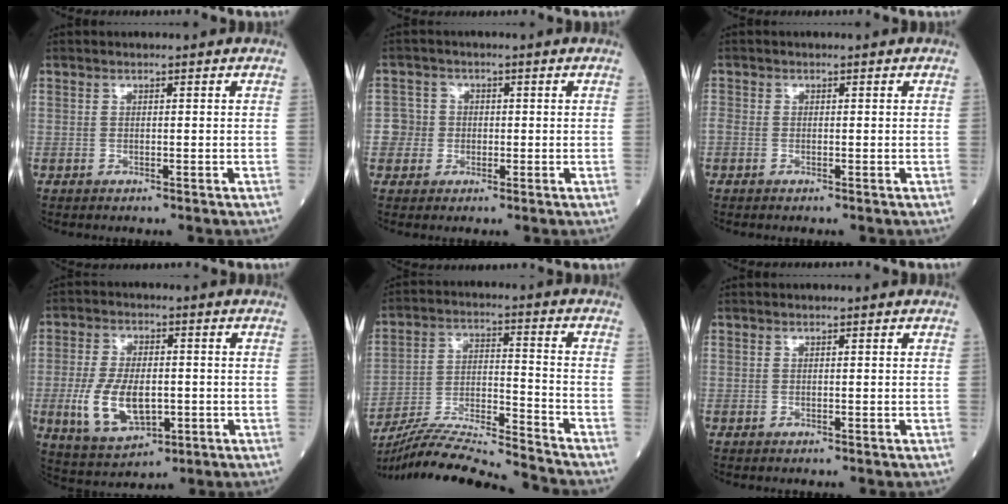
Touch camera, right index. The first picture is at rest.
{"total": 3.2, "force": [-0.4, 3.2, 0.1], "torque": [0.009, 0.009, -0.008]}
{"total": 1.0, "force": [-0.3, 0.7, 0.6], "torque": [-0.020, 0.004, -0.004]}
{"total": 10.4, "force": [-2.0, 5.2, 8.8], "torque": [-0.183, -0.005, -0.023]}
{"total": 16.7, "force": [-15.9, -1.5, 5.0], "torque": [-0.097, -0.003, -0.271]}
{"total": 0.0}